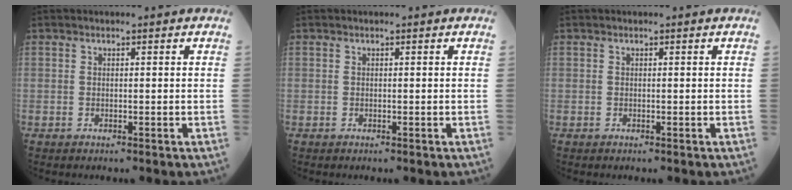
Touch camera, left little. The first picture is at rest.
{"total": 0.0}
{"total": 0.0}